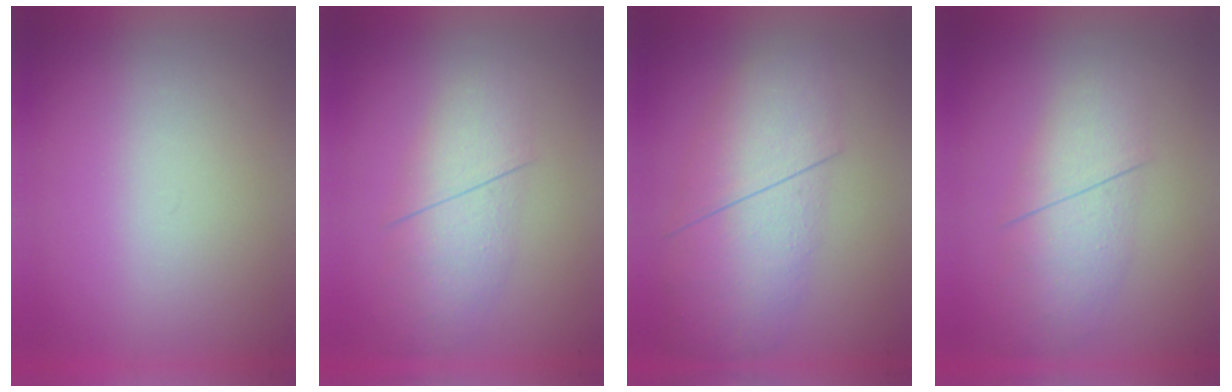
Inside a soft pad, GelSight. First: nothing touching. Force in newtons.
{"total": 2.8}
{"total": 4.5}
{"total": 2.8}